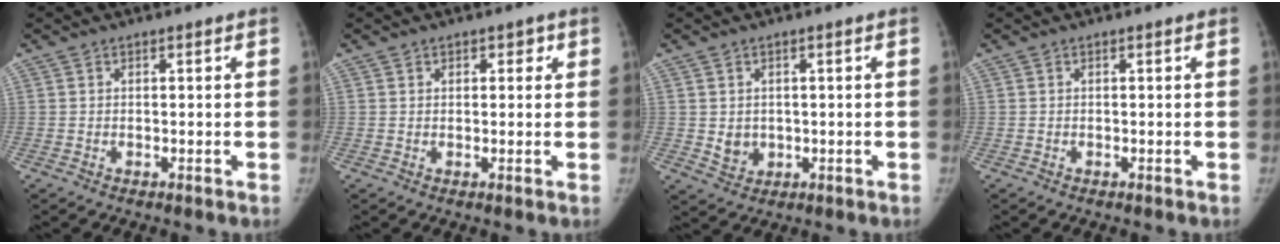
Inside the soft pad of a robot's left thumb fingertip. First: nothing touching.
{"total": 2.0, "force": [1.0, 1.6, 0.8], "torque": [0.011, -0.002, 0.009]}
{"total": 3.6, "force": [0.1, 3.2, 1.7], "torque": [-0.016, -0.003, 0.013]}
{"total": 0.0}